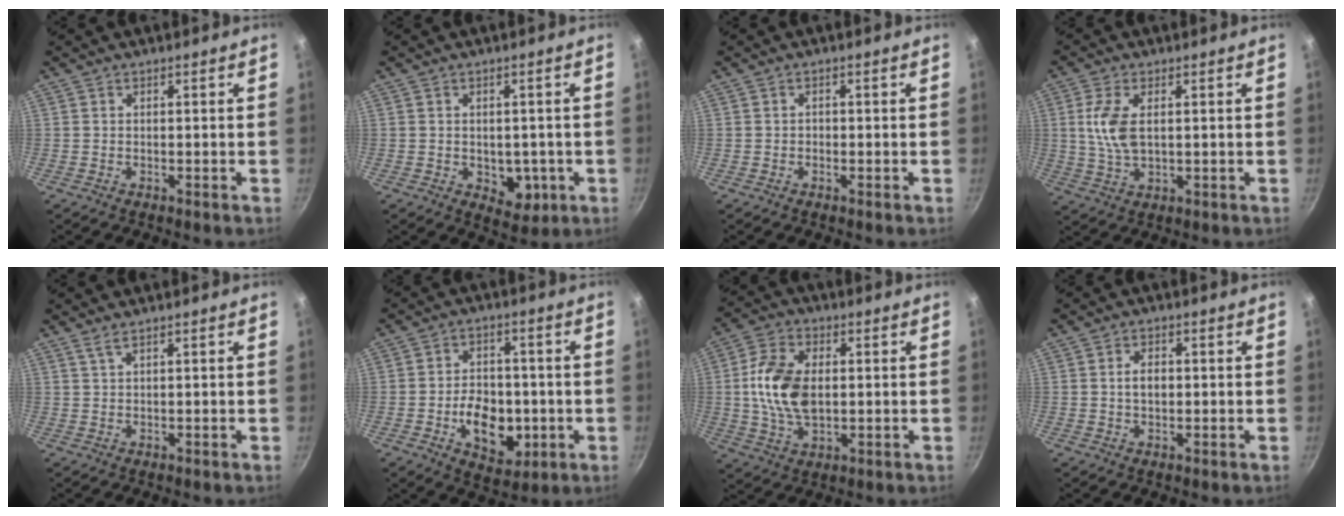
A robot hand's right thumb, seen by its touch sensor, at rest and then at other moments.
{"total": 6.2, "force": [-1.2, 4.5, 4.1], "torque": [-0.020, -0.003, -0.009]}
{"total": 0.6, "force": [-0.2, 0.5, 0.4], "torque": [-0.007, 0.000, -0.002]}
{"total": 7.5, "force": [1.4, 3.7, 6.3], "torque": [-0.130, -0.004, 0.031]}
{"total": 1.6, "force": [1.1, 0.0, 1.2], "torque": [-0.027, -0.004, 0.027]}
{"total": 12.1, "force": [-2.7, 8.3, 8.4], "torque": [-0.095, 0.009, -0.033]}
{"total": 12.3, "force": [0.7, 7.5, 9.7], "torque": [-0.173, 0.004, 0.011]}
{"total": 3.4, "force": [0.3, 2.1, 2.6], "torque": [-0.034, 0.004, 0.004]}